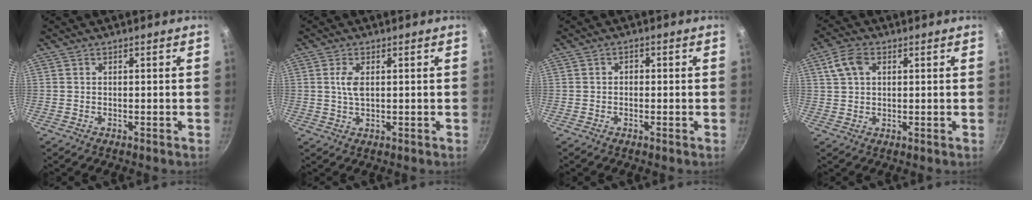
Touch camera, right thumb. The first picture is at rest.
{"total": 3.2, "force": [0.6, 1.5, 2.7], "torque": [-0.056, 0.000, 0.013]}
{"total": 1.2, "force": [-0.3, 1.0, 0.6], "torque": [-0.009, 0.006, -0.006]}
{"total": 5.5, "force": [2.0, 3.5, 3.7], "torque": [-0.068, 0.007, 0.034]}